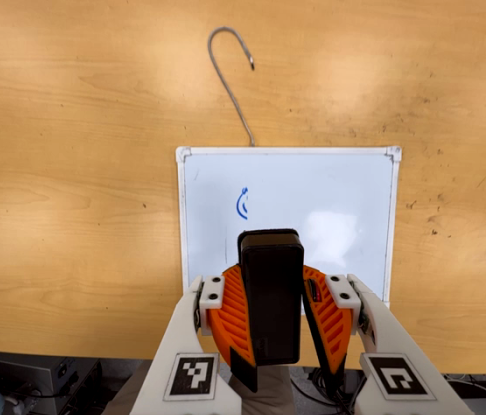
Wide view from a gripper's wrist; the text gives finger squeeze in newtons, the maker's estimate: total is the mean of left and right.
{"total": 10.4, "left": 9.9, "right": 10.8}